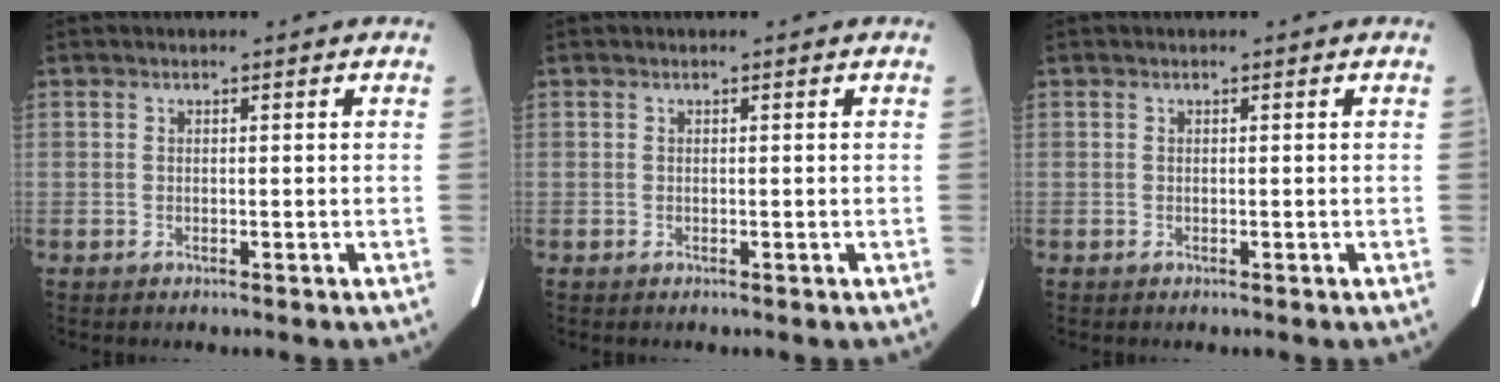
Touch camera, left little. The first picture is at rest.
{"total": 0.0}
{"total": 0.0}